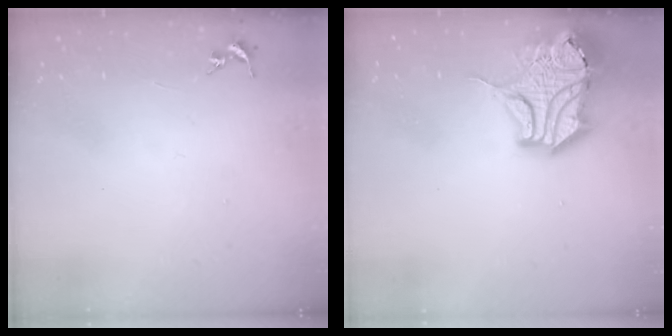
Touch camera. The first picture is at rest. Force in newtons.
{"total": 19.2, "press": 19.0, "slide": 3.0}